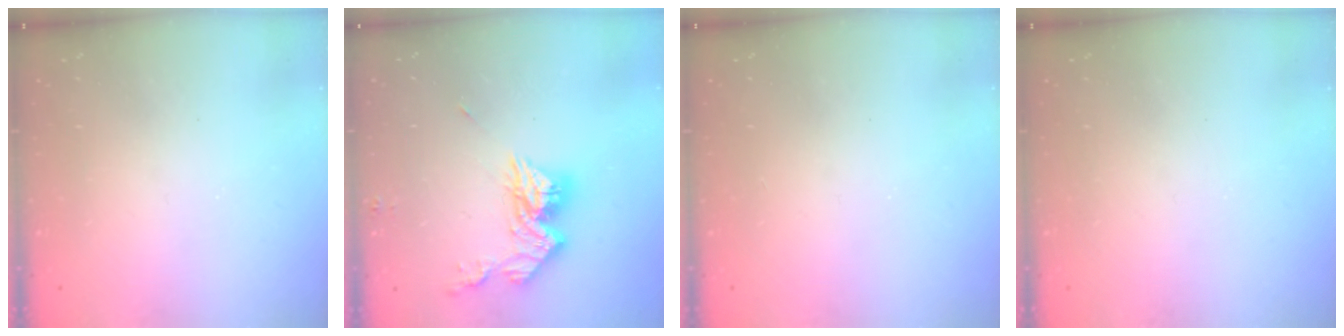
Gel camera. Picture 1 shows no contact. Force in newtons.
{"total": 12.3, "press": 12.2, "slide": 1.0}
{"total": 1.1, "press": 1.1, "slide": 0.1}
{"total": 0.0}